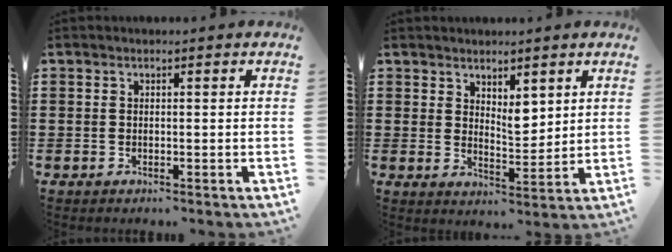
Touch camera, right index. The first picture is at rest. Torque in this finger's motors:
{"motor_torque": [-0.03, 0.26, 0.31, 0.01]}